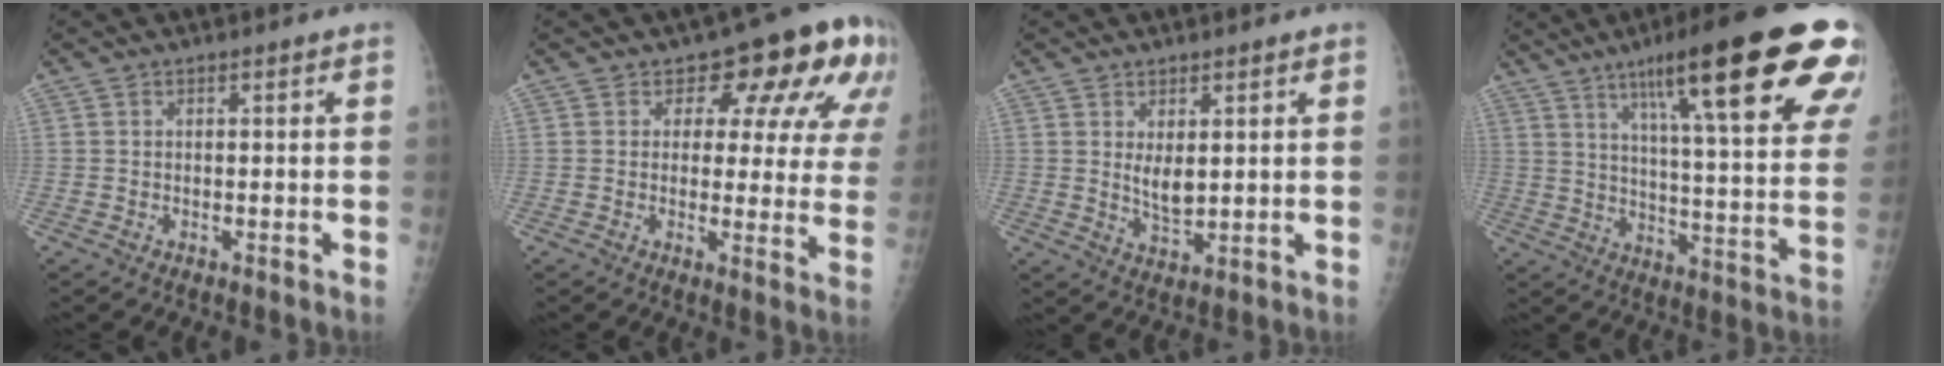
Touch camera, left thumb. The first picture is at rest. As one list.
[{"total": 13.8, "force": [7.3, 7.6, 8.9], "torque": [-0.052, -0.031, 0.071]}, {"total": 4.7, "force": [1.4, 2.4, 3.8], "torque": [-0.058, -0.019, 0.031]}, {"total": 28.7, "force": [15.7, 4.8, 23.5], "torque": [-0.300, -0.032, 0.226]}]